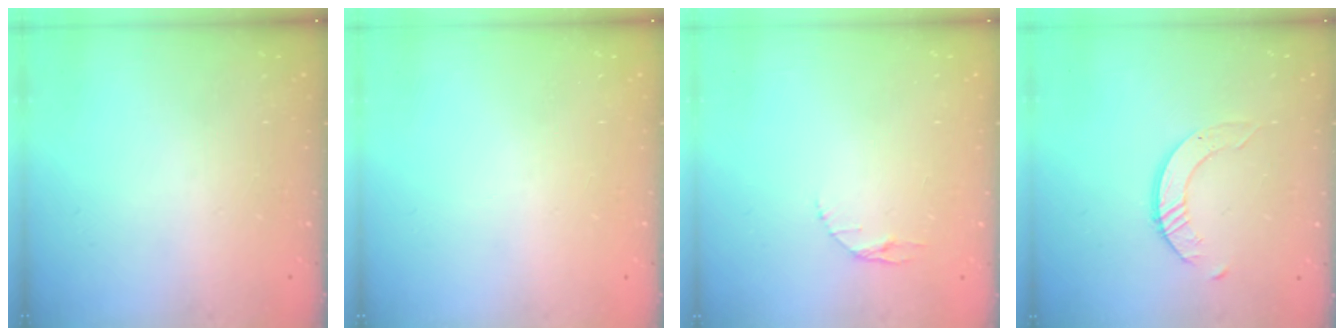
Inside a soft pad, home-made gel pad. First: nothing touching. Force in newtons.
{"total": 0.0}
{"total": 2.9, "press": 2.9, "slide": 0.4}
{"total": 4.0, "press": 4.0, "slide": 0.1}